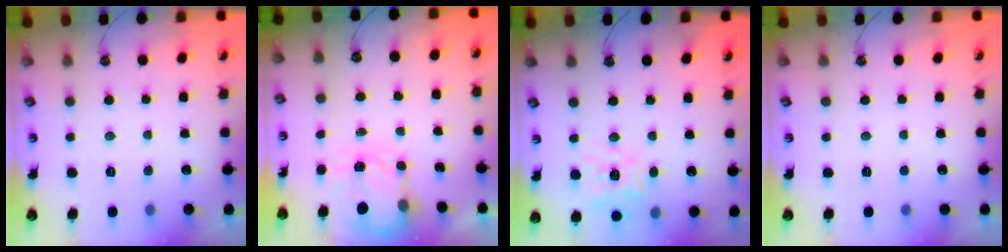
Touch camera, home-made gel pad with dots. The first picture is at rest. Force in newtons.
{"total": 3.8, "press": 3.8, "slide": 0.5}
{"total": 14.1, "press": 14.0, "slide": 1.8}
{"total": 0.0}